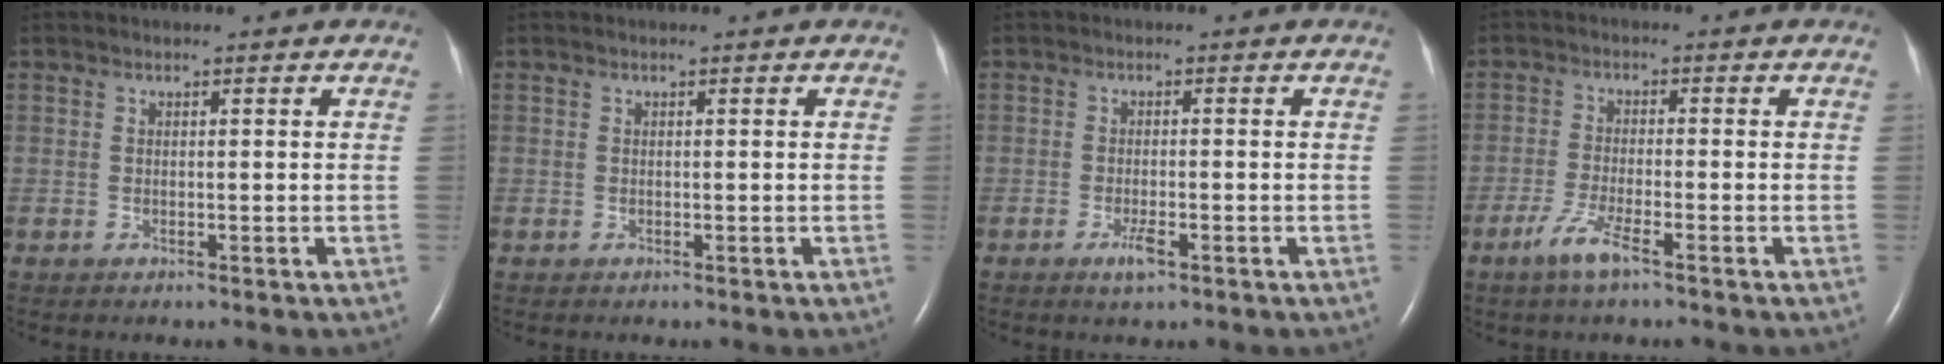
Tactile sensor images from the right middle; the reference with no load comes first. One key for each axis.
{"total": 0.0}
{"total": 2.3, "fx": -1.3, "fy": 0.4, "fz": 1.8, "tx": -0.038, "ty": -0.003, "tz": -0.023}
{"total": 4.4, "fx": -2.8, "fy": 0.2, "fz": 3.3, "tx": -0.076, "ty": -0.008, "tz": -0.058}